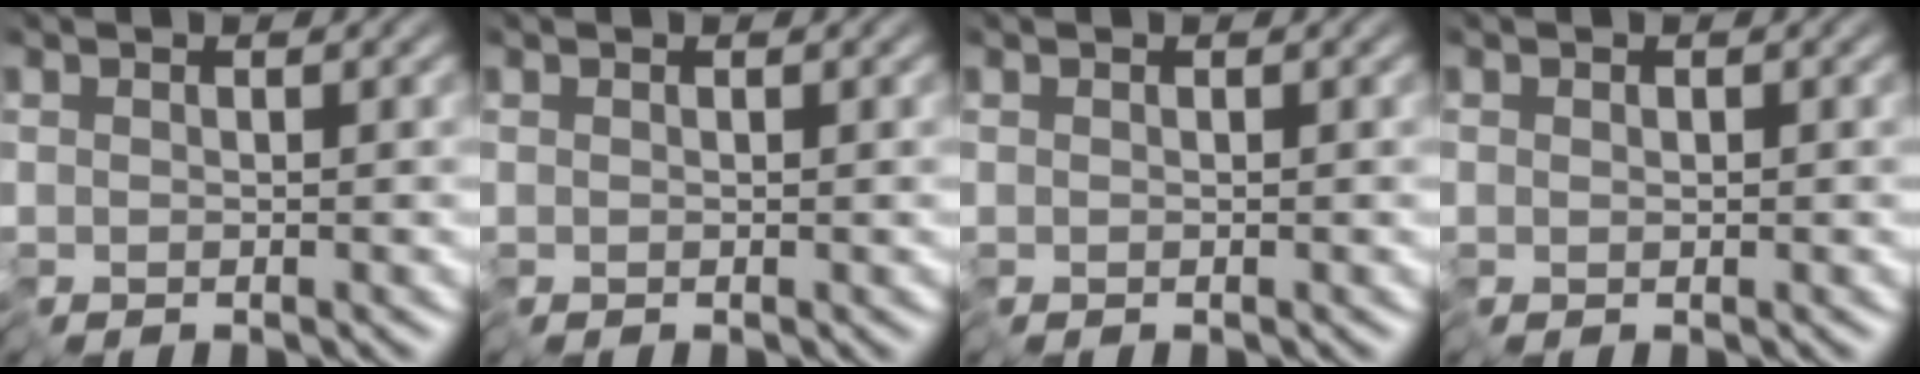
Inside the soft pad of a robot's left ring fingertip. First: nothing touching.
{"total": 0.0}
{"total": 0.0}
{"total": 0.0}